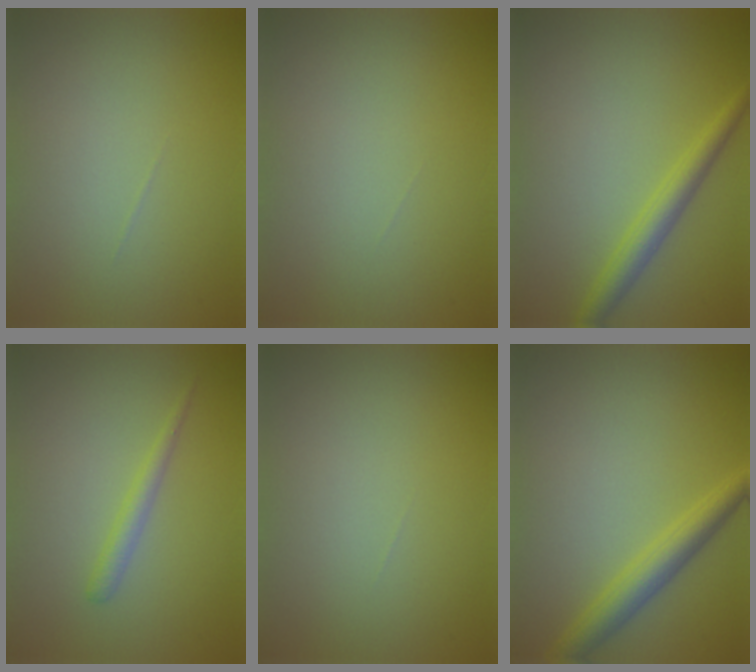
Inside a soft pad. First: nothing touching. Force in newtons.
{"total": 0.0}
{"total": 2.9, "press": 2.9, "slide": 0.1}
{"total": 1.4, "press": 1.4, "slide": 0.1}
{"total": 0.0}
{"total": 3.4, "press": 3.4, "slide": 0.1}